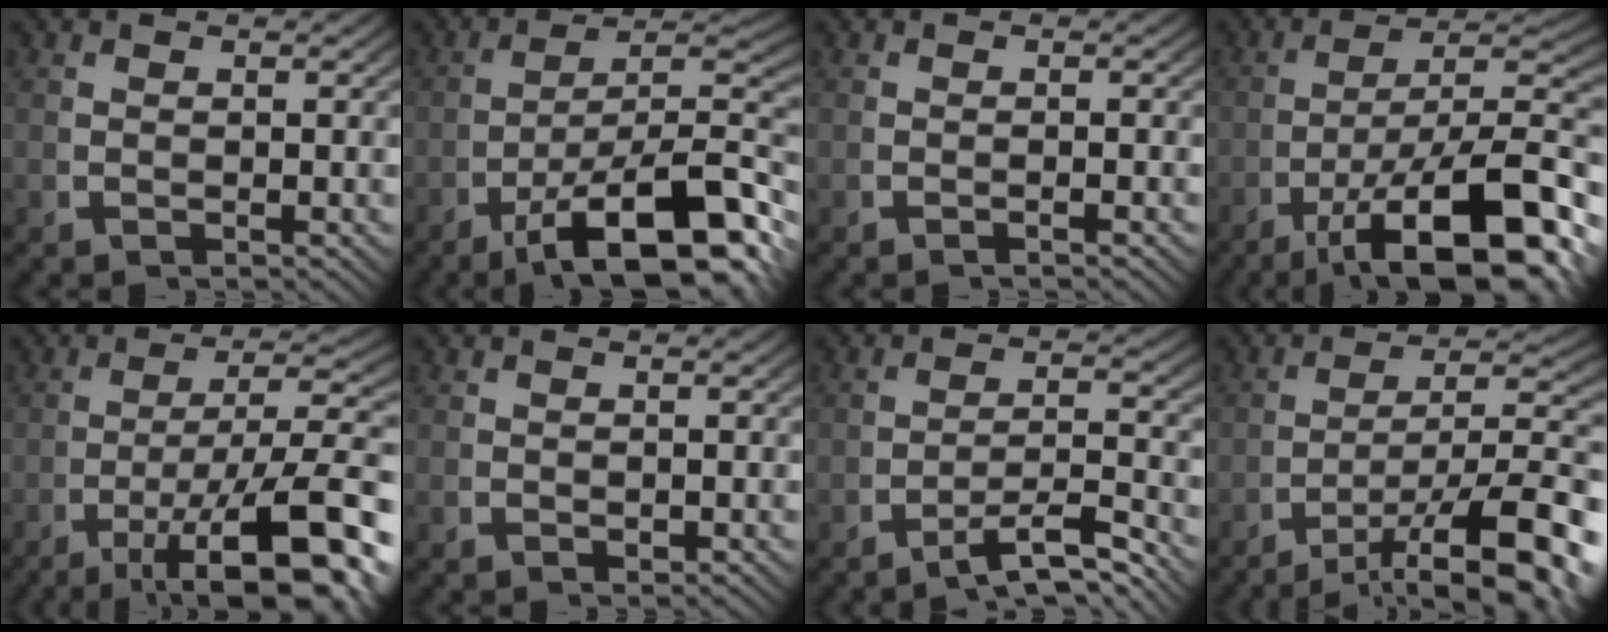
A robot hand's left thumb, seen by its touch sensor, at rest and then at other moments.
{"total": 13.1, "force": [-3.7, 6.7, 10.6], "torque": [-0.166, -0.048, -0.031]}
{"total": 0.6, "force": [-0.5, 0.0, 0.3], "torque": [-0.005, 0.005, -0.012]}
{"total": 14.6, "force": [-4.5, 7.2, 11.9], "torque": [-0.197, -0.061, -0.032]}
{"total": 12.6, "force": [-4.3, 5.8, 10.3], "torque": [-0.172, -0.052, -0.037]}
{"total": 0.6, "force": [0.1, 0.4, 0.4], "torque": [-0.008, -0.005, 0.004]}
{"total": 4.9, "force": [-2.9, 1.7, 3.6], "torque": [-0.061, -0.015, -0.044]}
{"total": 11.4, "force": [-3.8, 5.4, 9.2], "torque": [-0.144, -0.044, -0.032]}